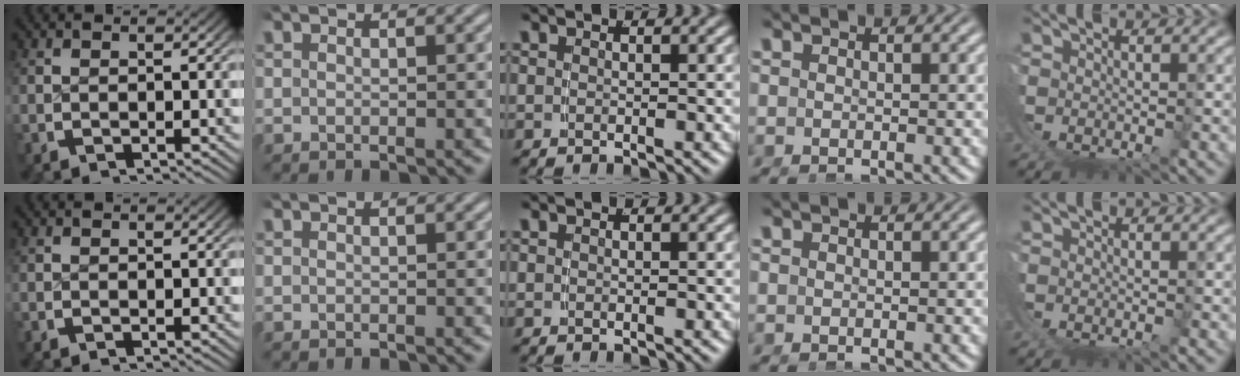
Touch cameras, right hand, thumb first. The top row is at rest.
{}